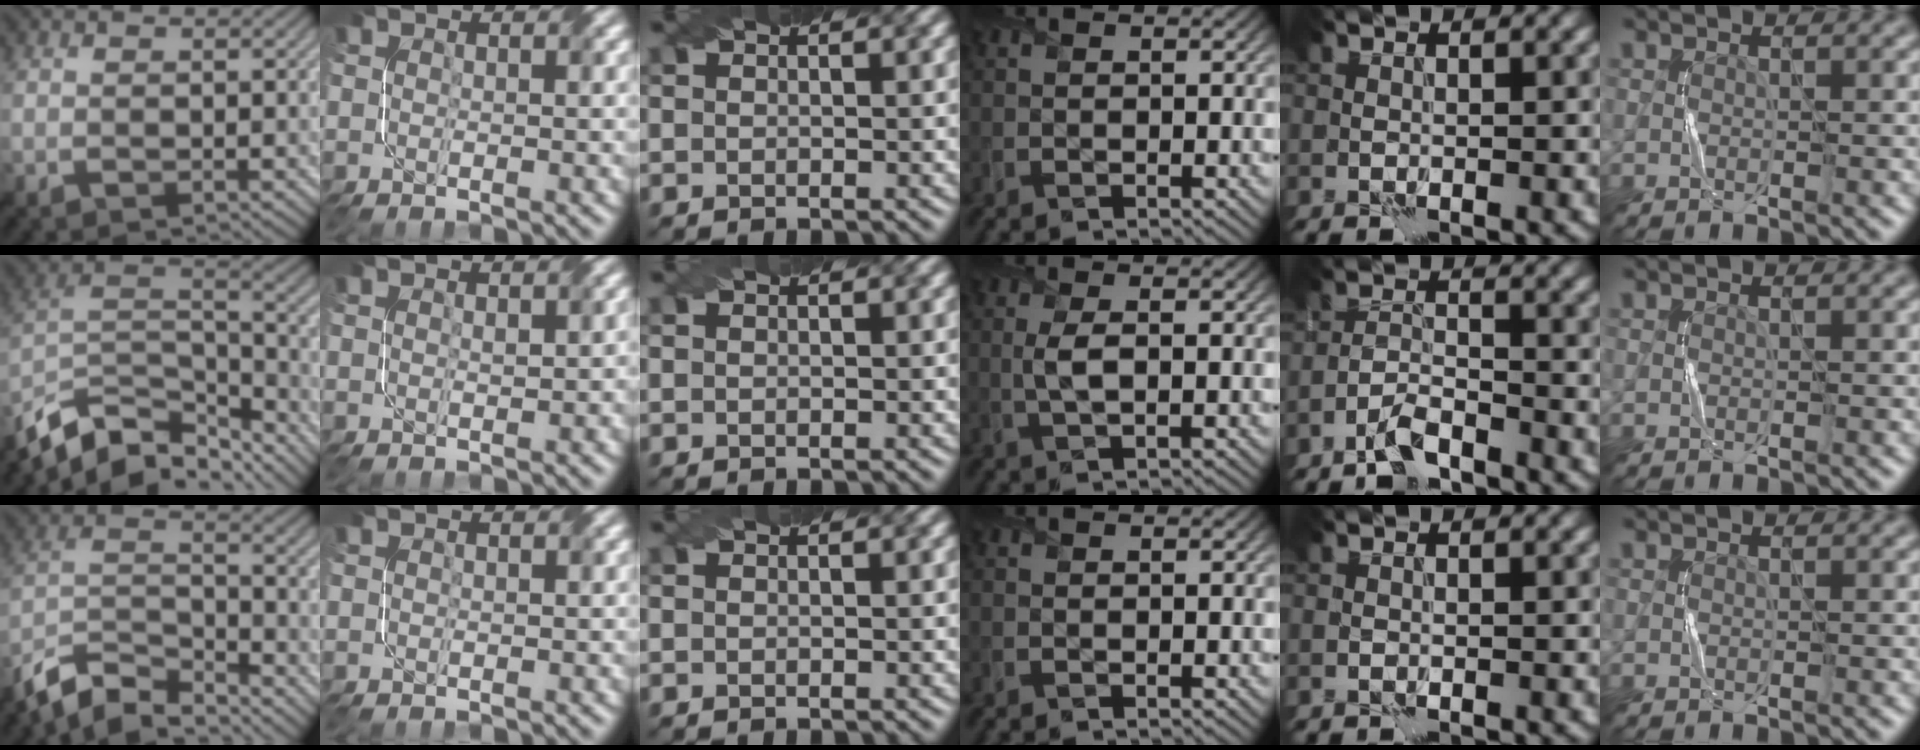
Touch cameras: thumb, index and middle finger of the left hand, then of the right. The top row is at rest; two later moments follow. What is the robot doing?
{"motion": "twist", "object": "screw"}